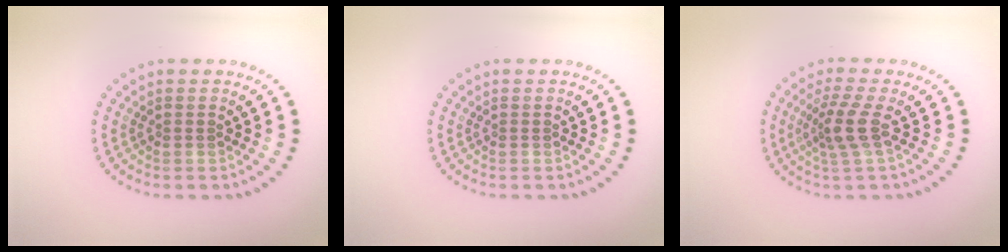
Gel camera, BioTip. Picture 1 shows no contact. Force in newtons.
{"total": 0.0}
{"total": 2.8, "press": 2.1, "slide": 1.9}